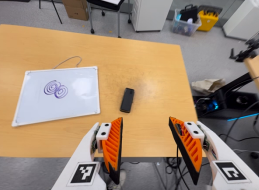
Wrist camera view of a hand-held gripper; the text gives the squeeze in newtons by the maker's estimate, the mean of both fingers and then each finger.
{"total": 0.0}